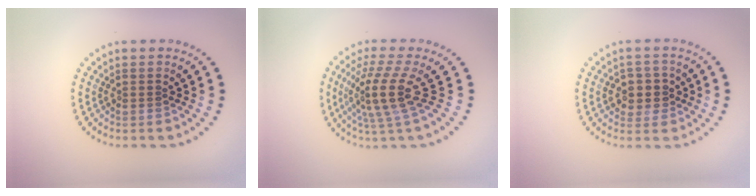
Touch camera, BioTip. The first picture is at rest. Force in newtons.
{"total": 4.4, "press": 3.3, "slide": 2.9}
{"total": 2.9, "press": 2.7, "slide": 0.9}